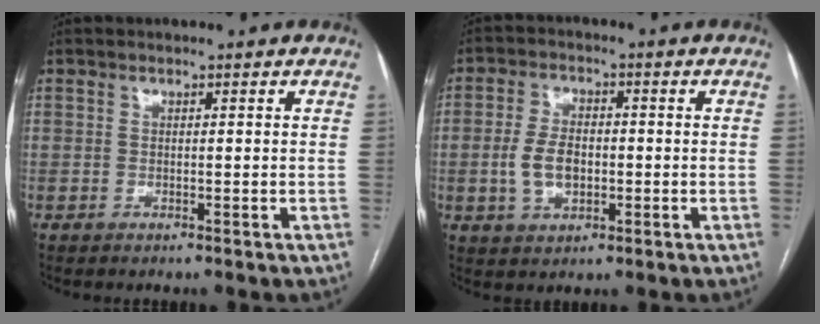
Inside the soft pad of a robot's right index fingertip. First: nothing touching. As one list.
[{"total": 6.4, "force": [-1.0, 3.8, 5.1], "torque": [-0.110, 0.009, -0.013]}]